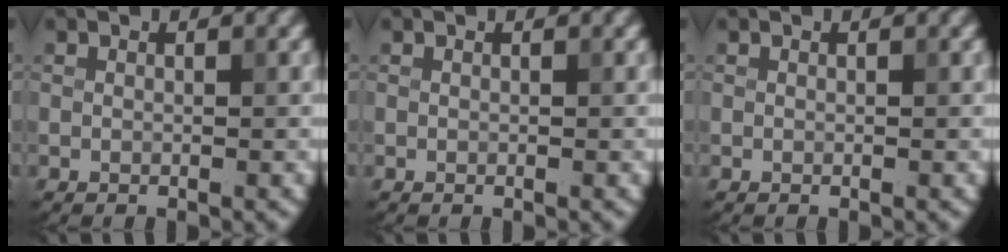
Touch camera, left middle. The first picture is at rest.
{"total": 0.0}
{"total": 0.0}